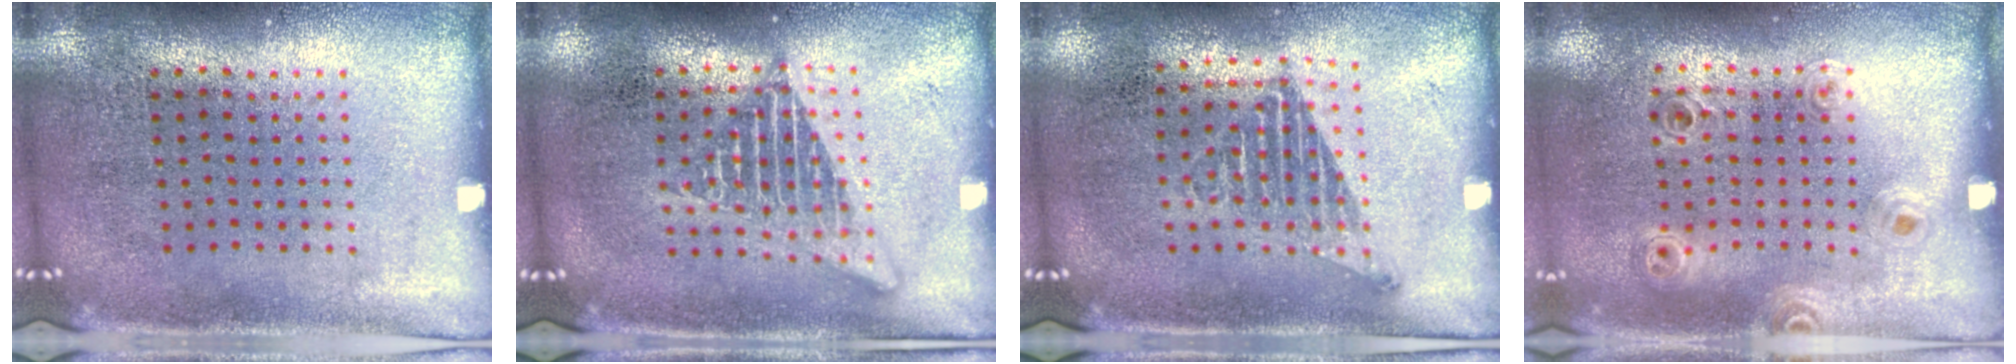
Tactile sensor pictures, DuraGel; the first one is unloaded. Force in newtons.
{"total": 2.6, "press": 2.6, "slide": 0.3}
{"total": 1.2, "press": 1.0, "slide": 0.7}
{"total": 0.9, "press": 0.9, "slide": 0.1}